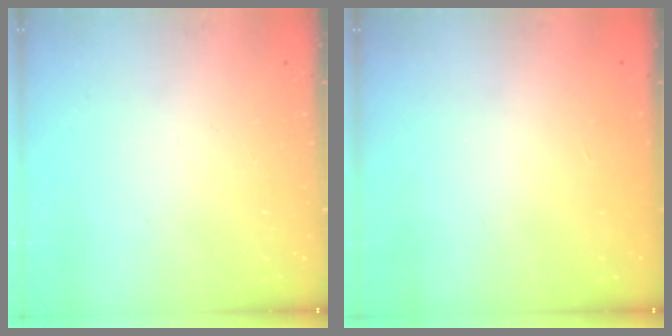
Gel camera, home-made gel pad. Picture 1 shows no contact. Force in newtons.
{"total": 1.2, "press": 1.1, "slide": 0.5}